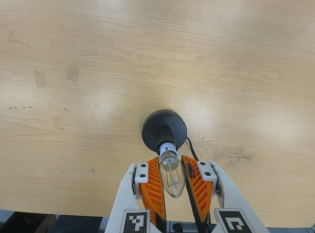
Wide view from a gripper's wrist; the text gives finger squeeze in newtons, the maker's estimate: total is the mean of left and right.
{"total": 14.3, "left": 13.6, "right": 15.0}